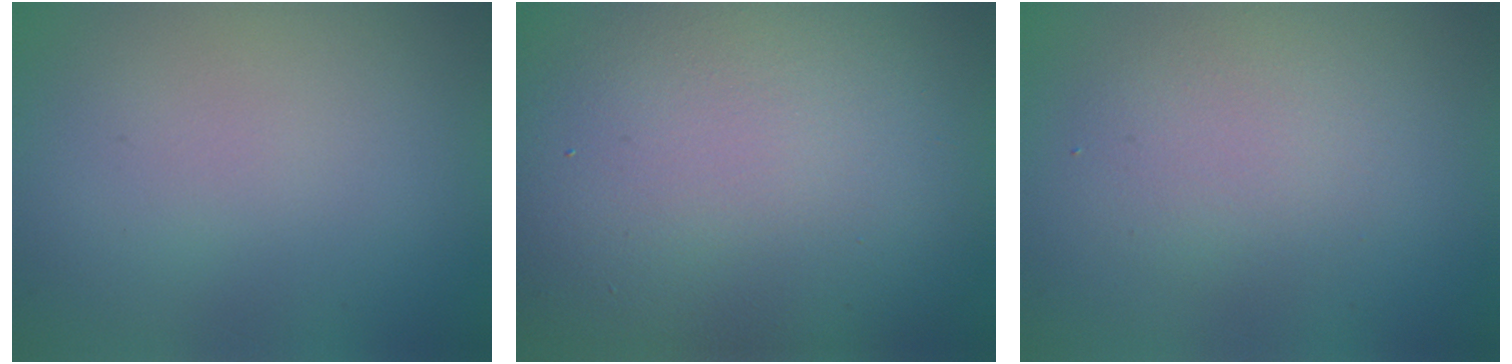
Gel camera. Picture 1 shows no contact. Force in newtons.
{"total": 18.7, "press": 18.7, "slide": 1.0}
{"total": 2.9, "press": 2.9, "slide": 0.3}